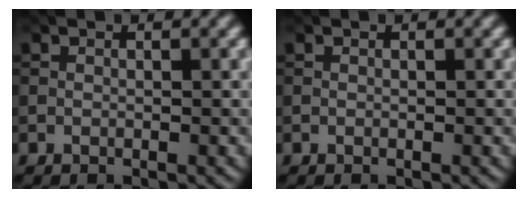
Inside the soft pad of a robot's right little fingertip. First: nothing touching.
{"total": 0.0}